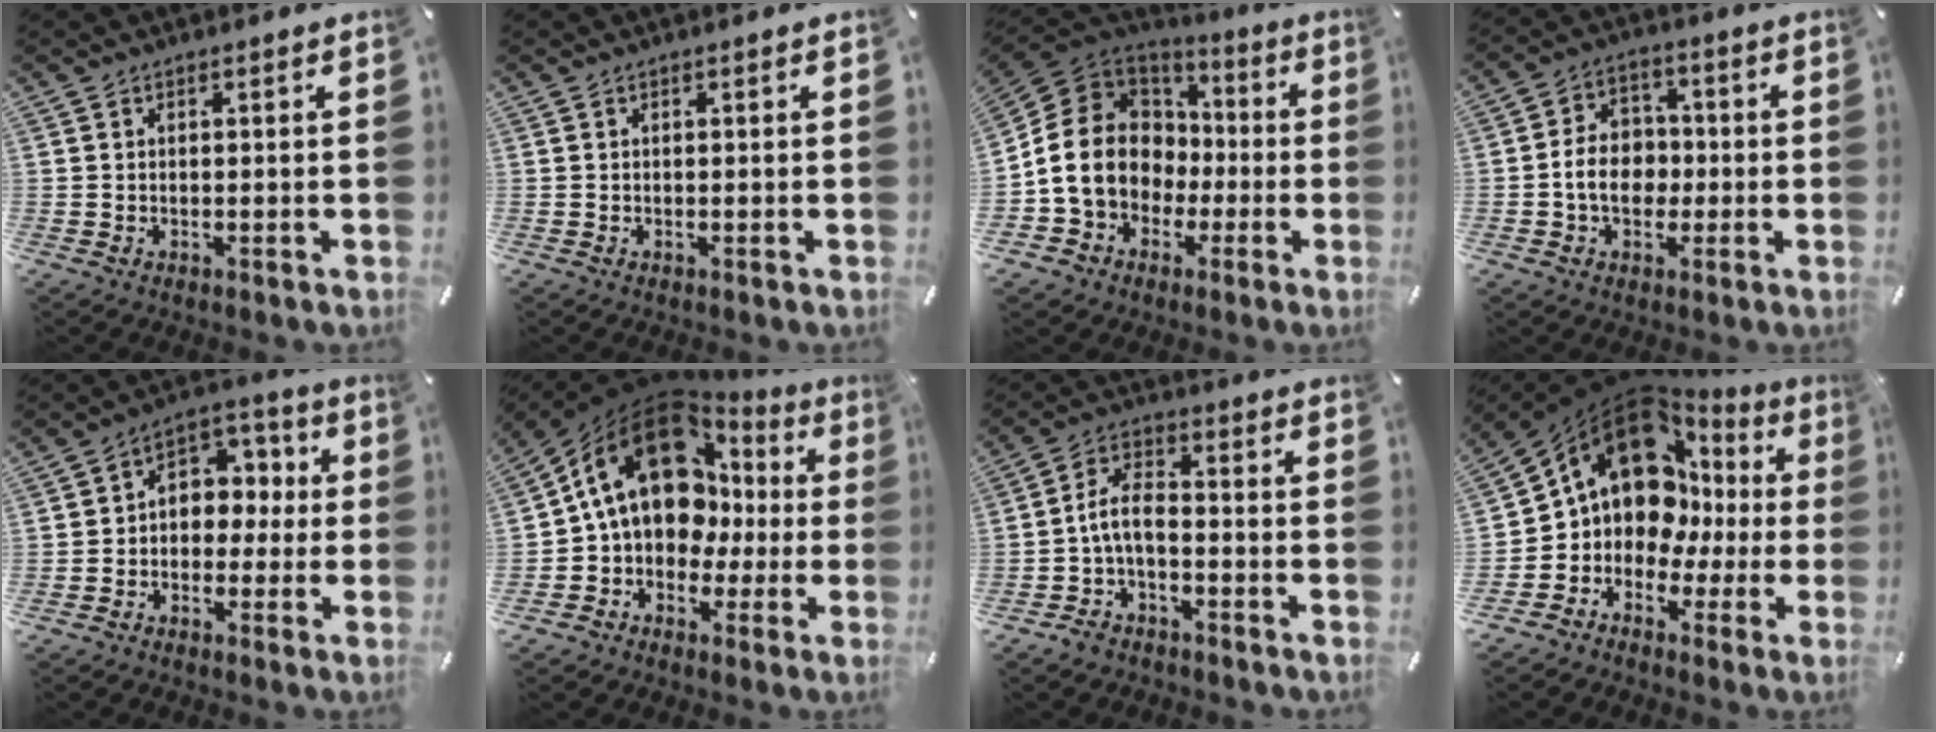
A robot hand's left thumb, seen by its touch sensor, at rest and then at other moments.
{"total": 0.0}
{"total": 15.3, "force": [-2.3, 13.5, 6.8], "torque": [-0.165, 0.014, -0.037]}
{"total": 8.6, "force": [-1.5, 6.9, 5.0], "torque": [-0.091, 0.016, -0.027]}
{"total": 6.7, "force": [-0.8, 6.3, 2.4], "torque": [-0.035, 0.009, -0.017]}
{"total": 18.7, "force": [4.6, 14.0, 11.5], "torque": [-0.196, -0.016, 0.085]}
{"total": 6.9, "force": [-2.2, 4.0, 5.2], "torque": [-0.116, 0.007, -0.047]}
{"total": 14.8, "force": [4.6, 11.8, 7.7], "torque": [-0.140, -0.046, 0.082]}